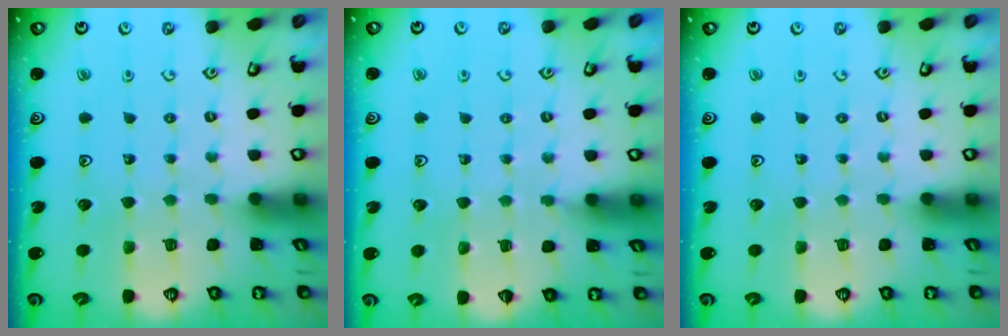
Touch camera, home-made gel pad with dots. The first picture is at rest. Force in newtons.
{"total": 3.5, "press": 3.5, "slide": 0.4}
{"total": 0.0}